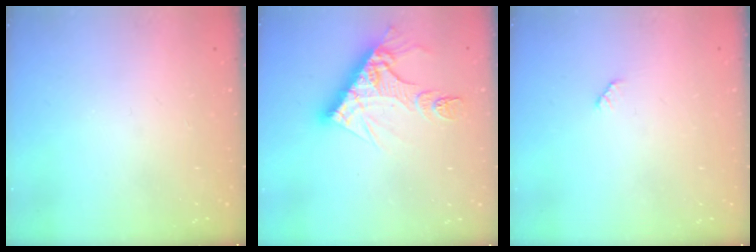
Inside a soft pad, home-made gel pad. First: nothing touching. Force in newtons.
{"total": 13.5, "press": 13.4, "slide": 1.2}
{"total": 2.5, "press": 2.5, "slide": 0.4}